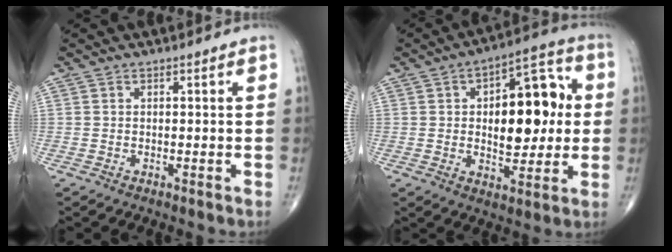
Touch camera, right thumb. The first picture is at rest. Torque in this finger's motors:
{"motor_torque": [-0.75, 1.34, 0.22, -0.07, 0.09]}